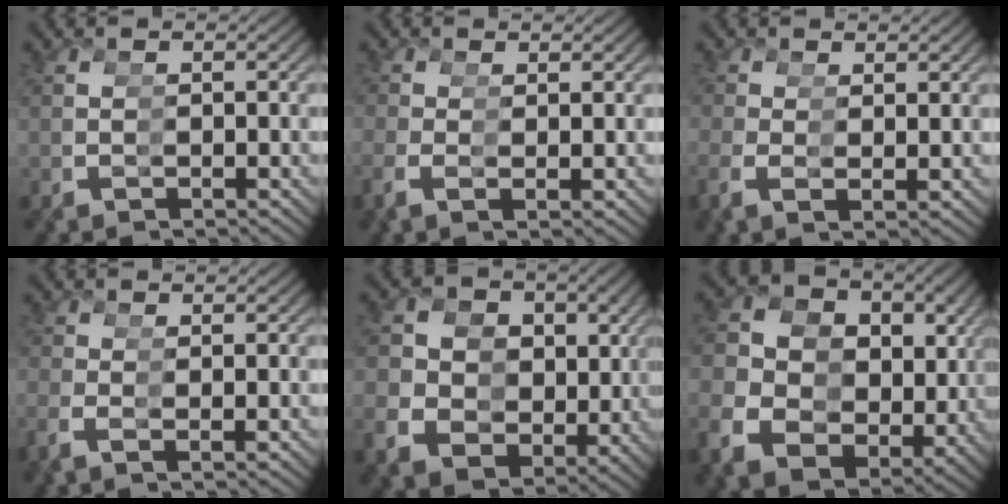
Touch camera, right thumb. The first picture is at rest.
{"total": 0.9, "force": [0.5, -0.7, 0.2], "torque": [0.016, 0.021, 0.002]}
{"total": 0.9, "force": [0.8, -0.3, -0.1], "torque": [0.021, 0.020, 0.007]}
{"total": 0.9, "force": [0.1, -0.8, 0.5], "torque": [0.006, 0.016, 0.000]}
{"total": 12.7, "force": [1.8, 10.8, 6.4], "torque": [-0.096, -0.003, 0.030]}
{"total": 15.4, "force": [1.8, 12.4, 9.0], "torque": [-0.136, 0.007, 0.022]}